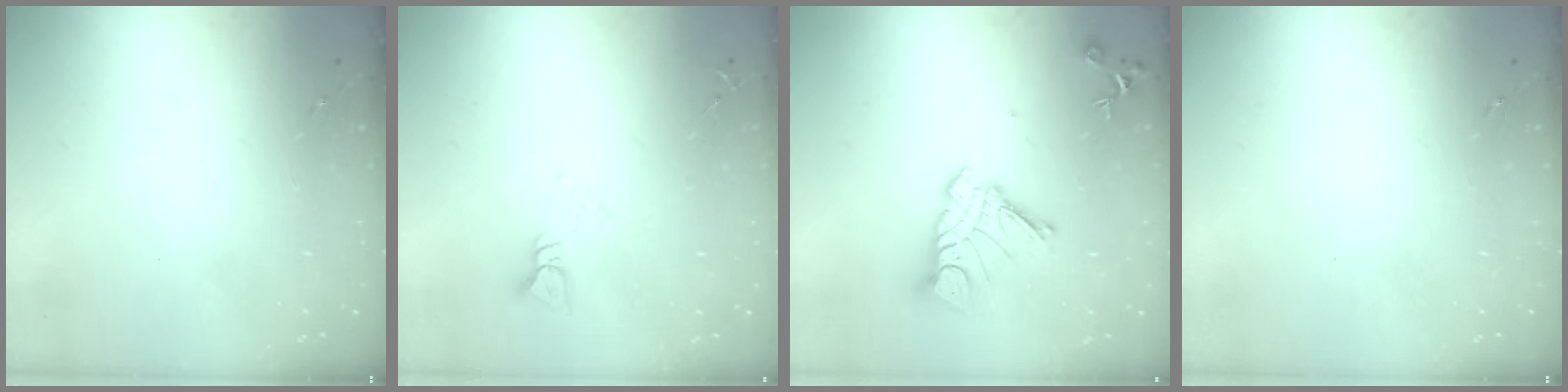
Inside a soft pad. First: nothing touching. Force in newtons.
{"total": 3.5, "press": 3.5, "slide": 0.2}
{"total": 13.7, "press": 13.6, "slide": 1.2}
{"total": 0.0}